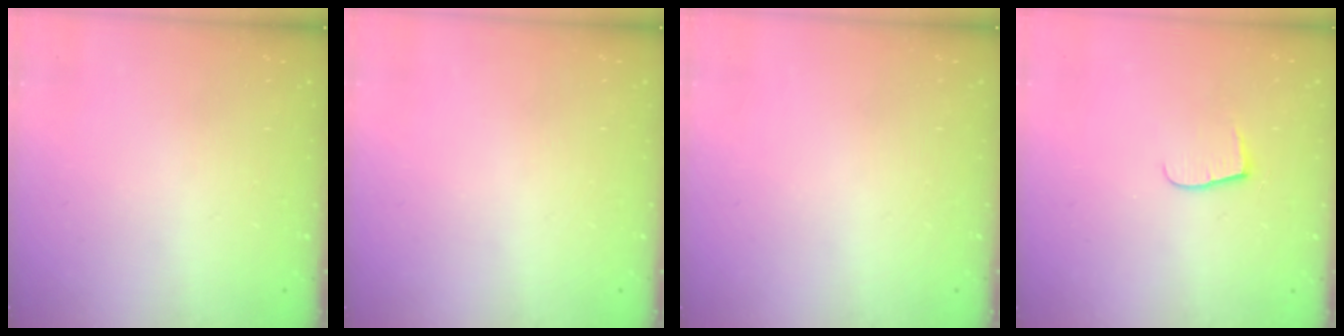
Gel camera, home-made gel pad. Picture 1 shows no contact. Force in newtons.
{"total": 0.0}
{"total": 0.0}
{"total": 6.5, "press": 6.5, "slide": 0.7}